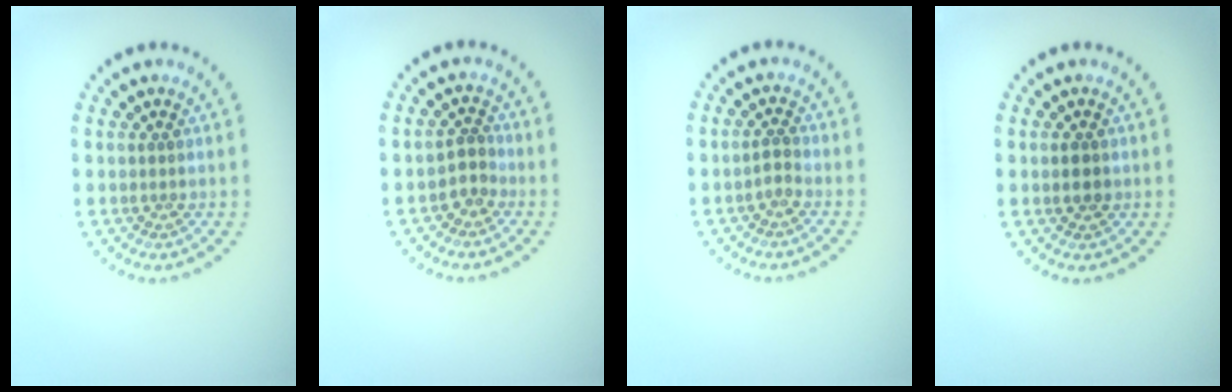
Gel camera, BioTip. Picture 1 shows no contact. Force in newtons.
{"total": 1.6, "press": 1.3, "slide": 1.0}
{"total": 0.9, "press": 0.7, "slide": 0.4}
{"total": 1.8, "press": 1.8, "slide": 0.1}